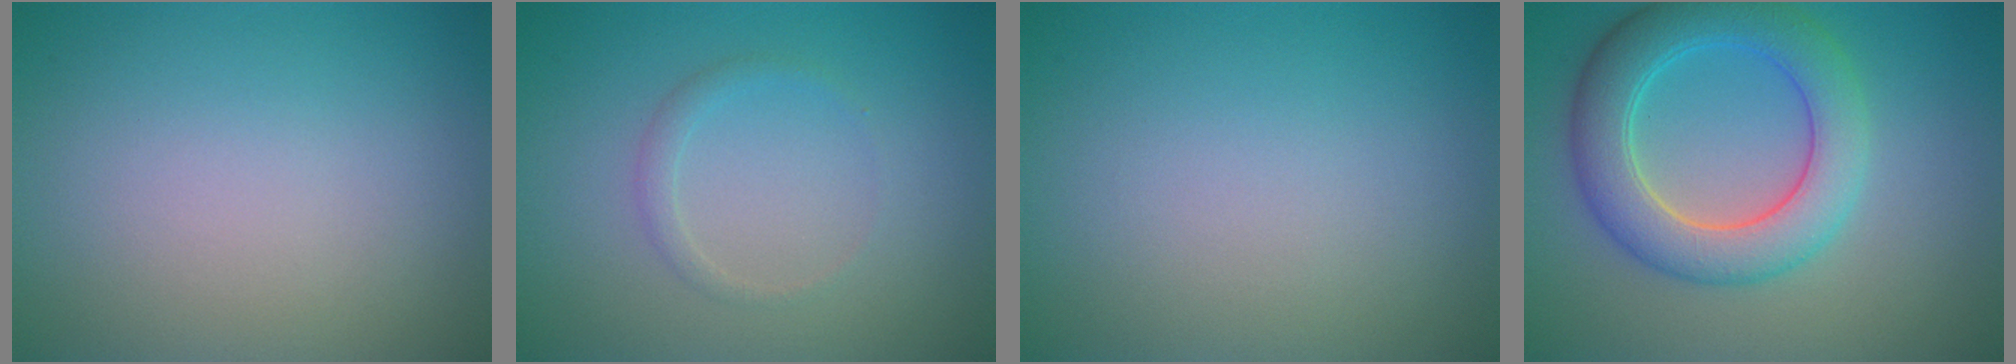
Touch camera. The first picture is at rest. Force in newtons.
{"total": 1.1, "press": 1.1, "slide": 0.0}
{"total": 0.0}
{"total": 6.4, "press": 6.4, "slide": 0.5}